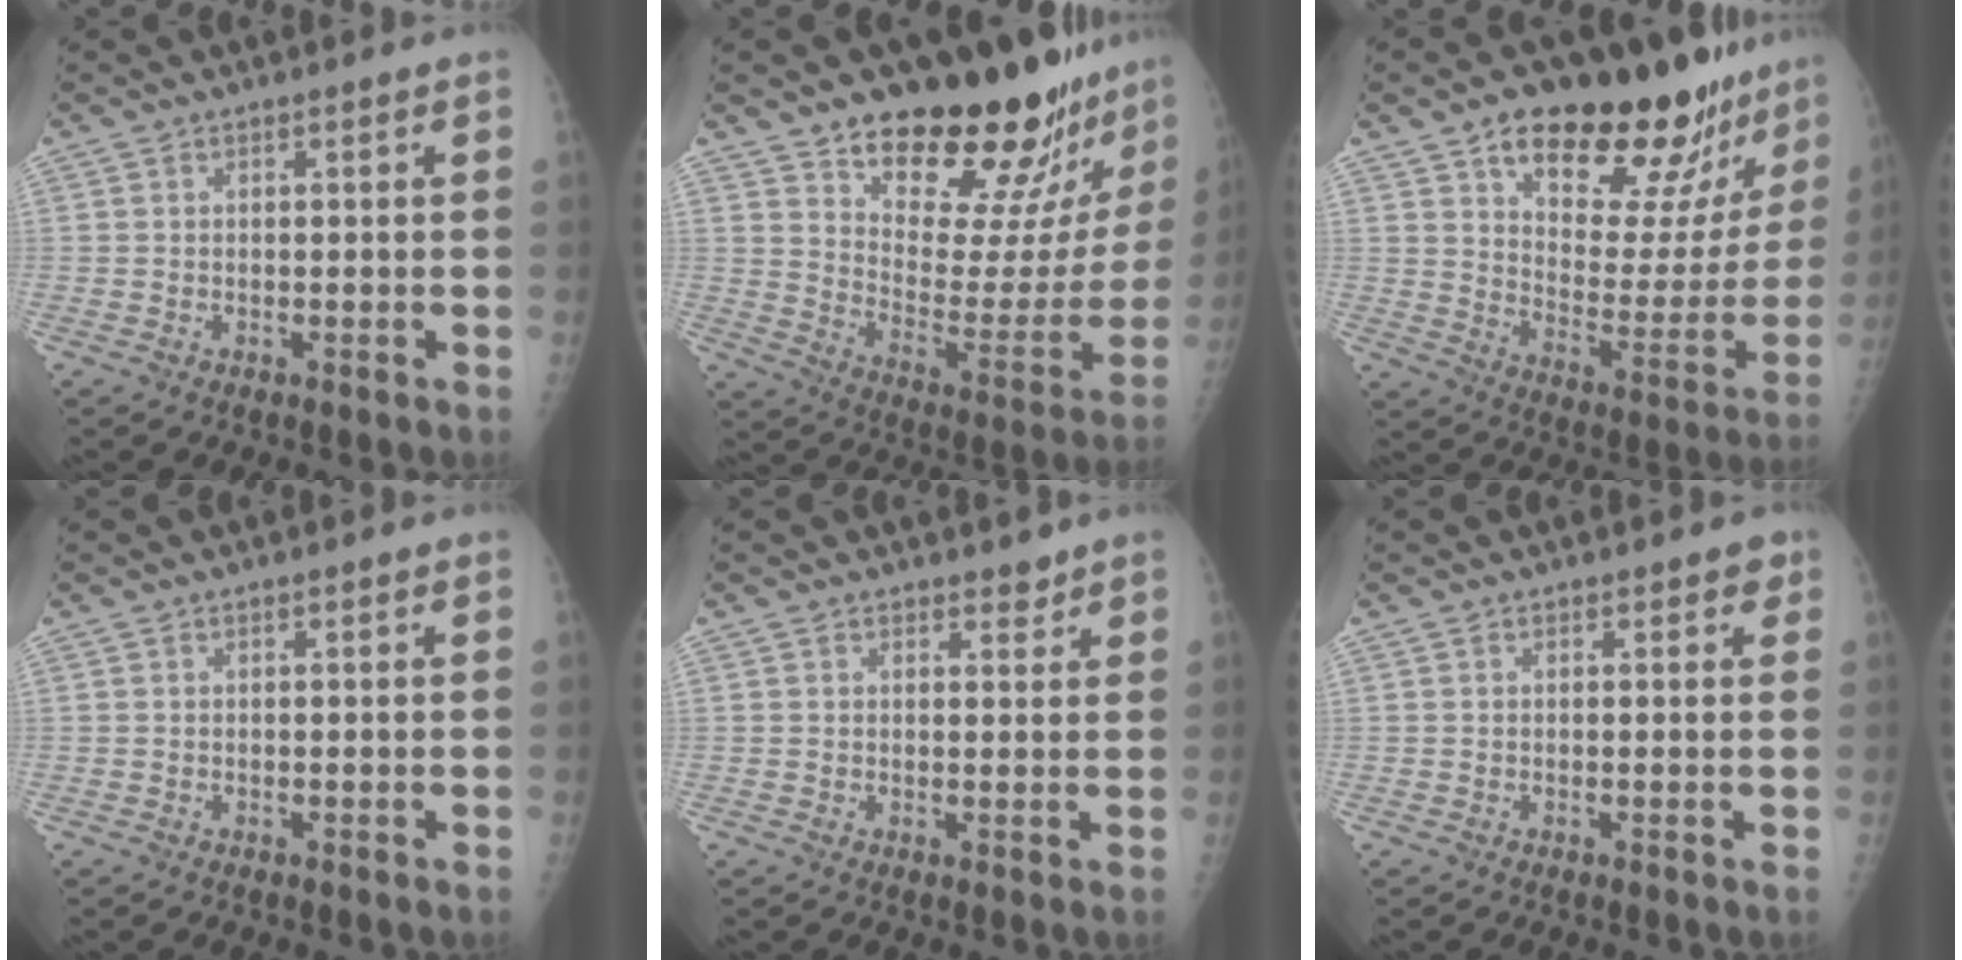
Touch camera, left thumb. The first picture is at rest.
{"total": 25.8, "force": [21.0, 8.1, 12.7], "torque": [-0.140, -0.148, 0.291]}
{"total": 26.2, "force": [19.2, 10.5, 14.3], "torque": [-0.156, -0.089, 0.273]}
{"total": 0.6, "force": [0.4, 0.1, 0.5], "torque": [-0.006, 0.001, 0.004]}
{"total": 2.1, "force": [1.7, 1.0, 0.6], "torque": [0.005, -0.012, 0.022]}
{"total": 1.6, "force": [1.0, 0.8, 0.9], "torque": [0.006, -0.003, 0.008]}